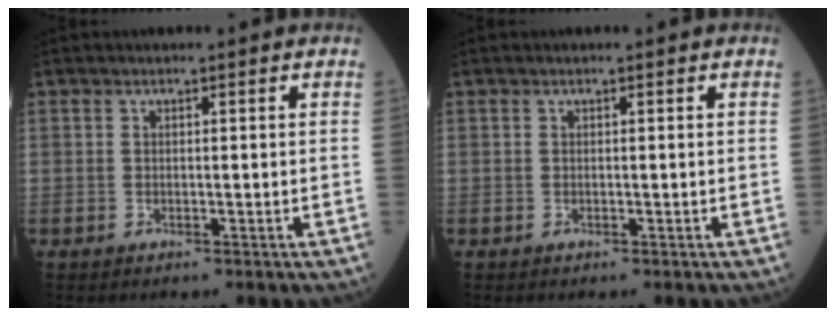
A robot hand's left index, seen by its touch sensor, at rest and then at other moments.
{"total": 0.0}